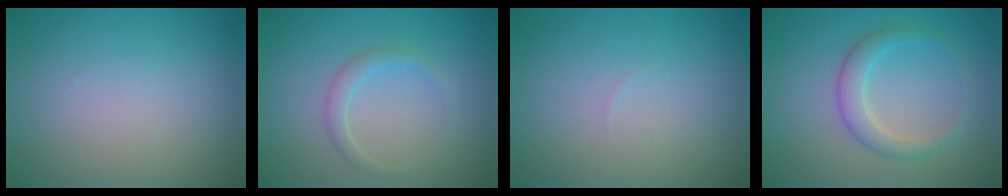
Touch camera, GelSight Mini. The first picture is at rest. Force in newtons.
{"total": 1.5, "press": 1.5, "slide": 0.2}
{"total": 0.0}
{"total": 2.7, "press": 2.7, "slide": 0.1}